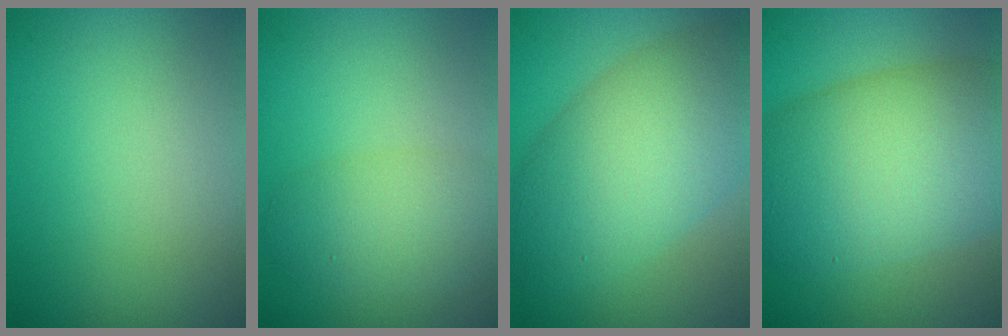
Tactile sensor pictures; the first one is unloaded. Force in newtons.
{"total": 4.3, "press": 4.3, "slide": 0.2}
{"total": 9.5, "press": 9.5, "slide": 0.2}
{"total": 13.4, "press": 13.4, "slide": 0.7}